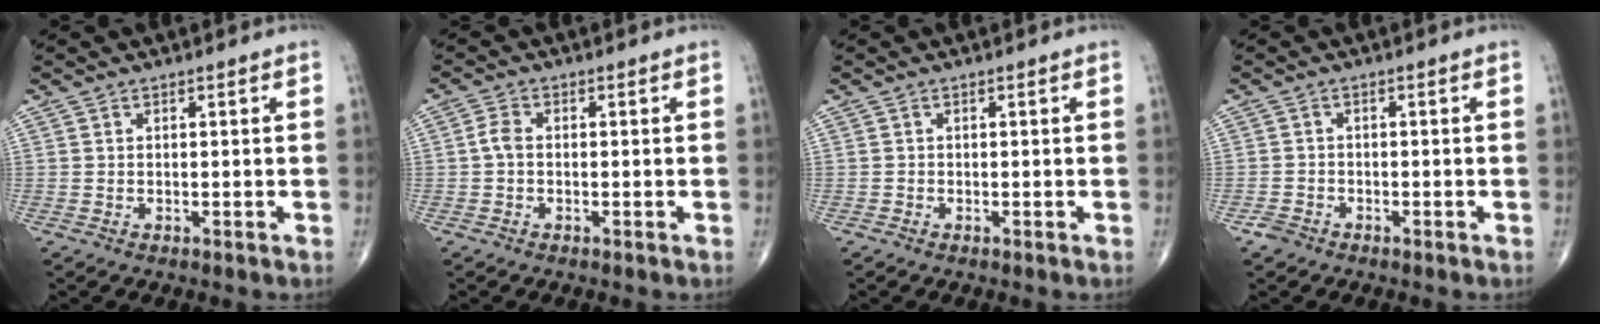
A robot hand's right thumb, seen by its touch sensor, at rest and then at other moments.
{"total": 2.4, "force": [-0.2, 1.5, 1.8], "torque": [-0.036, 0.005, -0.009]}
{"total": 0.0}
{"total": 1.7, "force": [-1.3, 1.1, 0.3], "torque": [-0.006, 0.005, -0.026]}